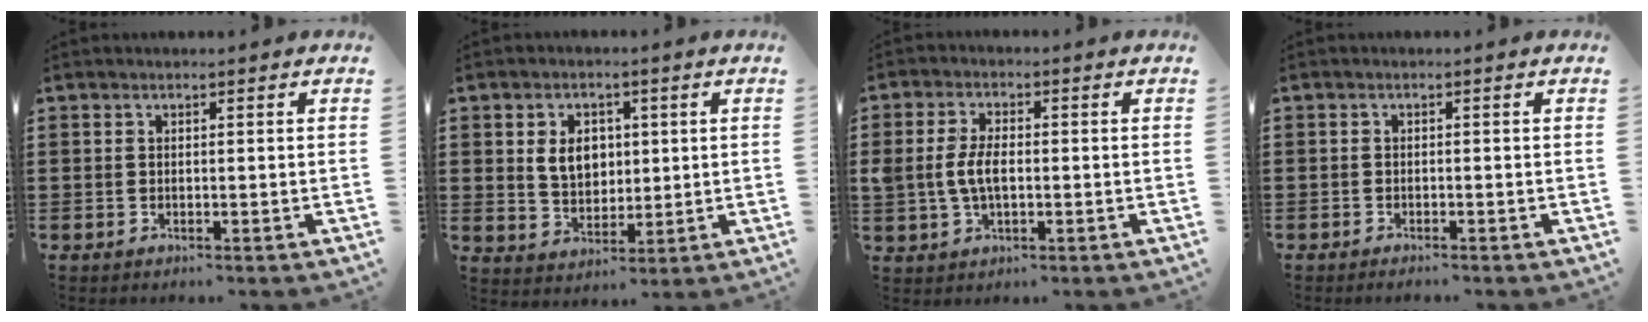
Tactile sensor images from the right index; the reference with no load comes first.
{"total": 5.6, "force": [1.1, 4.3, 3.5], "torque": [-0.074, 0.012, 0.015]}
{"total": 4.8, "force": [-0.3, 2.7, 4.0], "torque": [-0.100, 0.000, -0.012]}
{"total": 0.8, "force": [-0.8, 0.2, 0.1], "torque": [-0.004, 0.001, -0.017]}